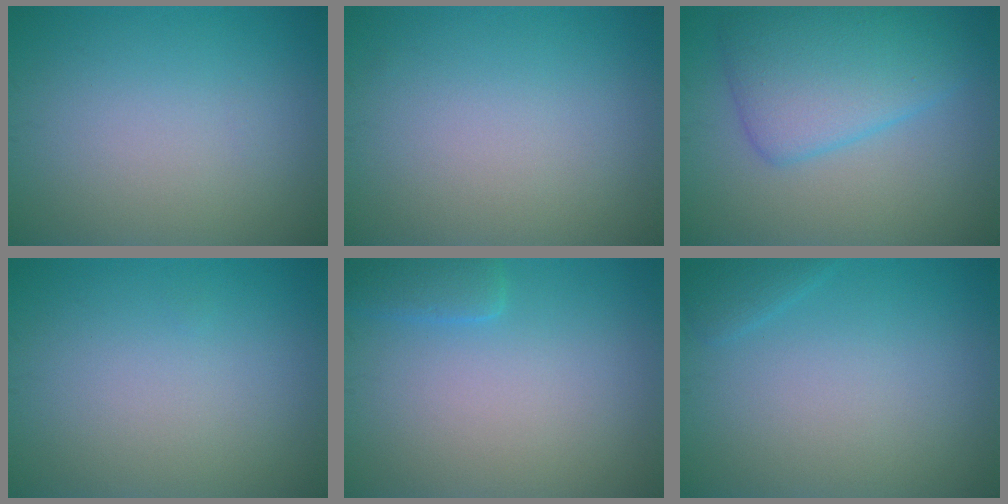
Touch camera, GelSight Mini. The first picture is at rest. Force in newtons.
{"total": 0.0}
{"total": 6.1, "press": 6.1, "slide": 0.2}
{"total": 0.0}
{"total": 1.9, "press": 1.9, "slide": 0.1}
{"total": 1.1, "press": 1.1, "slide": 0.1}